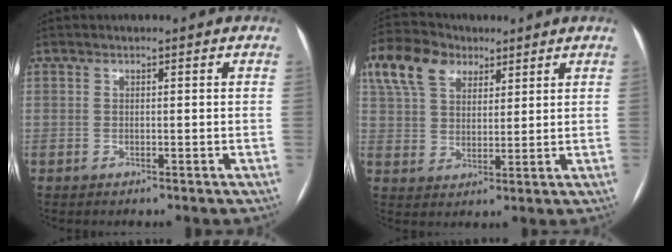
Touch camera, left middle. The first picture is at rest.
{"total": 16.4, "force": [9.6, 10.4, 8.3], "torque": [-0.221, 0.063, 0.177]}